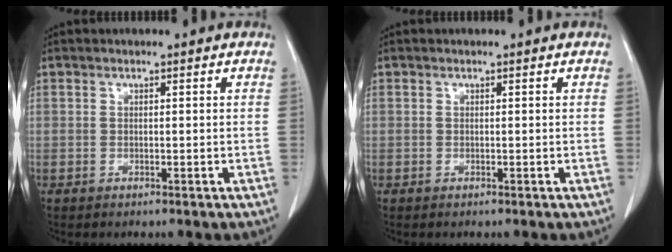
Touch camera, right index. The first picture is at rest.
{"total": 0.0}